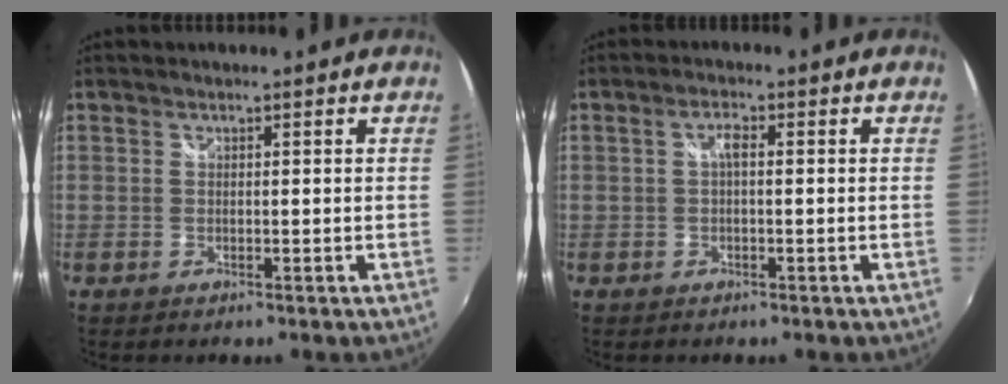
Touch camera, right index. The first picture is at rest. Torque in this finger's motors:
{"motor_torque": [0.23, -0.13, 0.14, 0.04]}